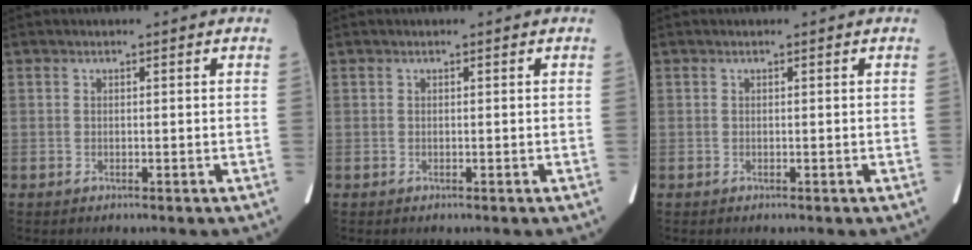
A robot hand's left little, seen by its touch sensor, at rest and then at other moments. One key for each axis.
{"total": 0.0}
{"total": 0.0}